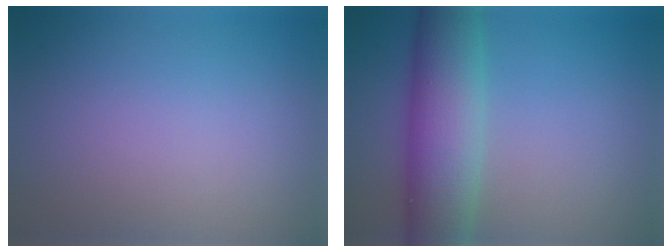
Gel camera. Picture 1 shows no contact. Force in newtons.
{"total": 8.9, "press": 8.9, "slide": 0.5}